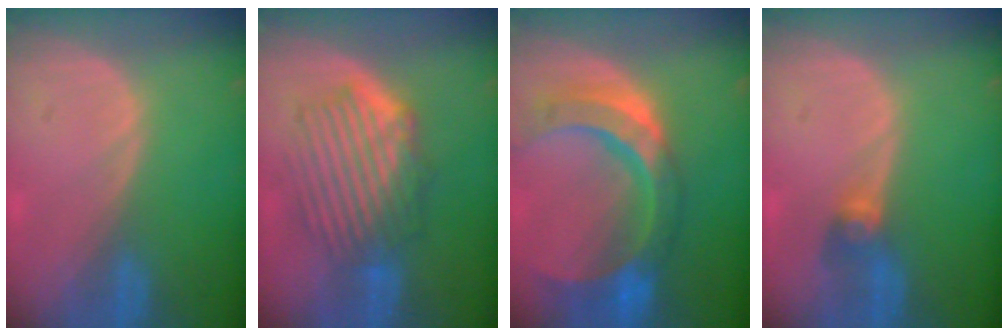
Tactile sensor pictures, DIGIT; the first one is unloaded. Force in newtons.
{"total": 8.7, "press": 7.9, "slide": 3.6}
{"total": 11.5, "press": 9.8, "slide": 6.1}
{"total": 2.7, "press": 2.7, "slide": 0.3}